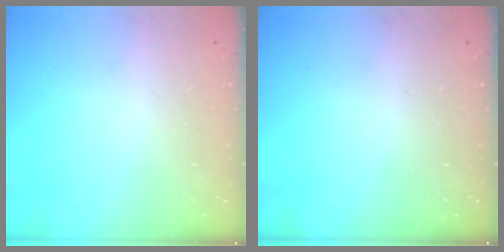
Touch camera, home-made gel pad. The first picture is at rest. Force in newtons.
{"total": 0.0}